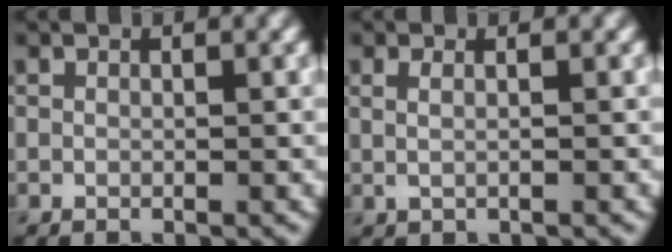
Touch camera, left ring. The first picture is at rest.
{"total": 1.3, "force": [0.4, 0.6, 1.2], "torque": [-0.021, -0.005, 0.004]}